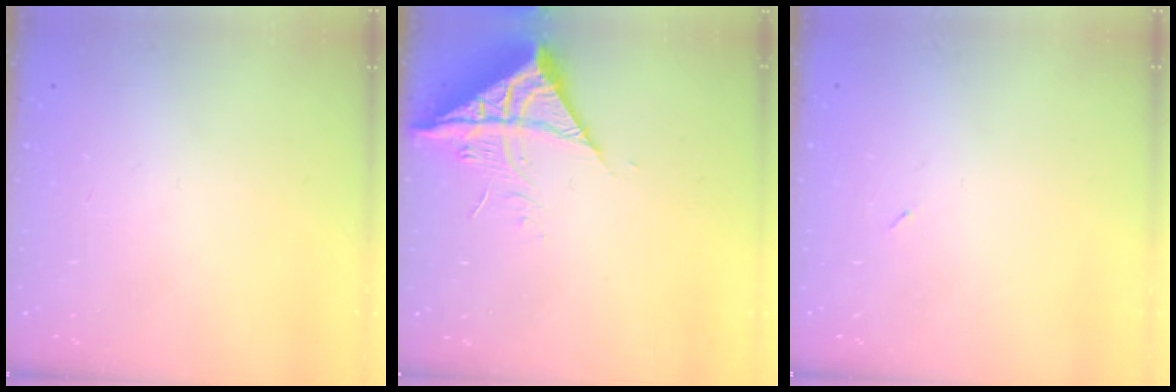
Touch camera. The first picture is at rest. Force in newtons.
{"total": 10.4, "press": 10.3, "slide": 1.4}
{"total": 2.2, "press": 2.1, "slide": 0.9}